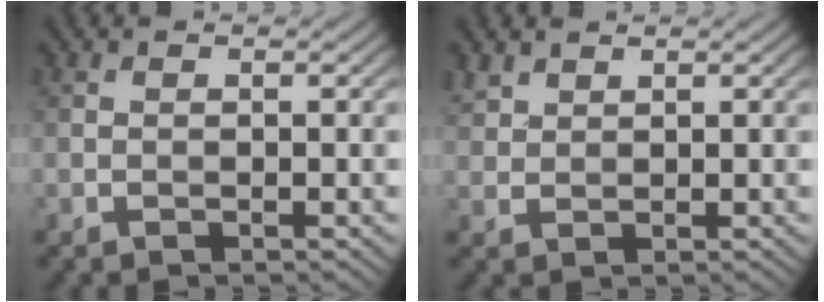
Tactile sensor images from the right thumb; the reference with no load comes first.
{"total": 2.1, "force": [1.7, 1.0, 0.6], "torque": [-0.019, 0.004, 0.043]}